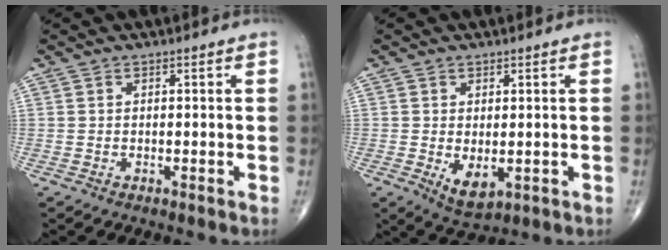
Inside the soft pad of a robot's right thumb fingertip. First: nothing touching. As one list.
[{"total": 4.7, "force": [-0.7, 2.4, 3.9], "torque": [-0.060, -0.013, 0.002]}]